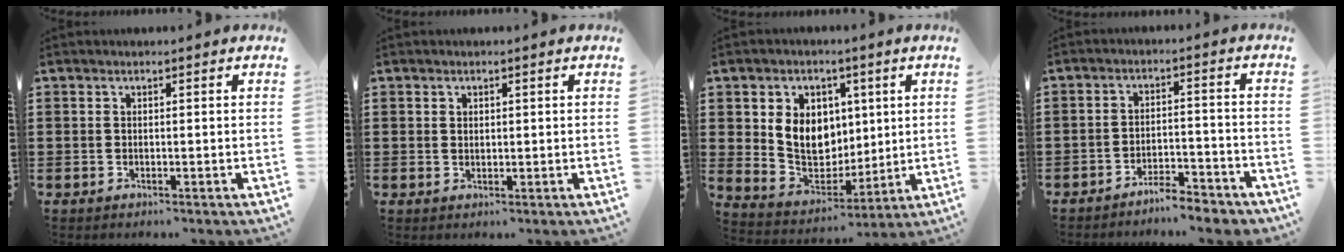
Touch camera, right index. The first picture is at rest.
{"total": 0.9, "force": [0.5, 0.6, 0.3], "torque": [-0.008, 0.003, 0.010]}
{"total": 8.8, "force": [2.0, 7.4, 4.3], "torque": [-0.102, 0.011, 0.040]}
{"total": 4.5, "force": [-4.3, 0.3, 1.0], "torque": [-0.020, 0.004, -0.088]}